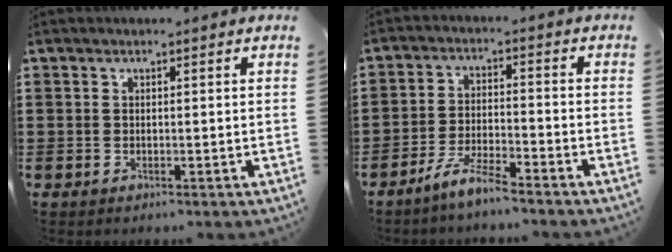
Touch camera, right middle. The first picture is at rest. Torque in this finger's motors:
{"motor_torque": [2.14, 0.00, 0.34, 0.09]}